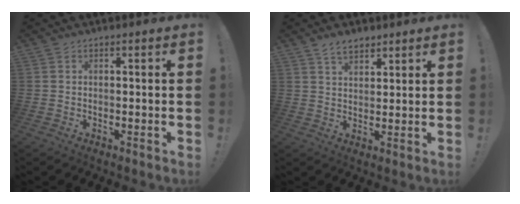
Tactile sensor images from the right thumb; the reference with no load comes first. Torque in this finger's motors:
{"motor_torque": [-0.12, 0.70, 0.73, 0.31, -0.01]}